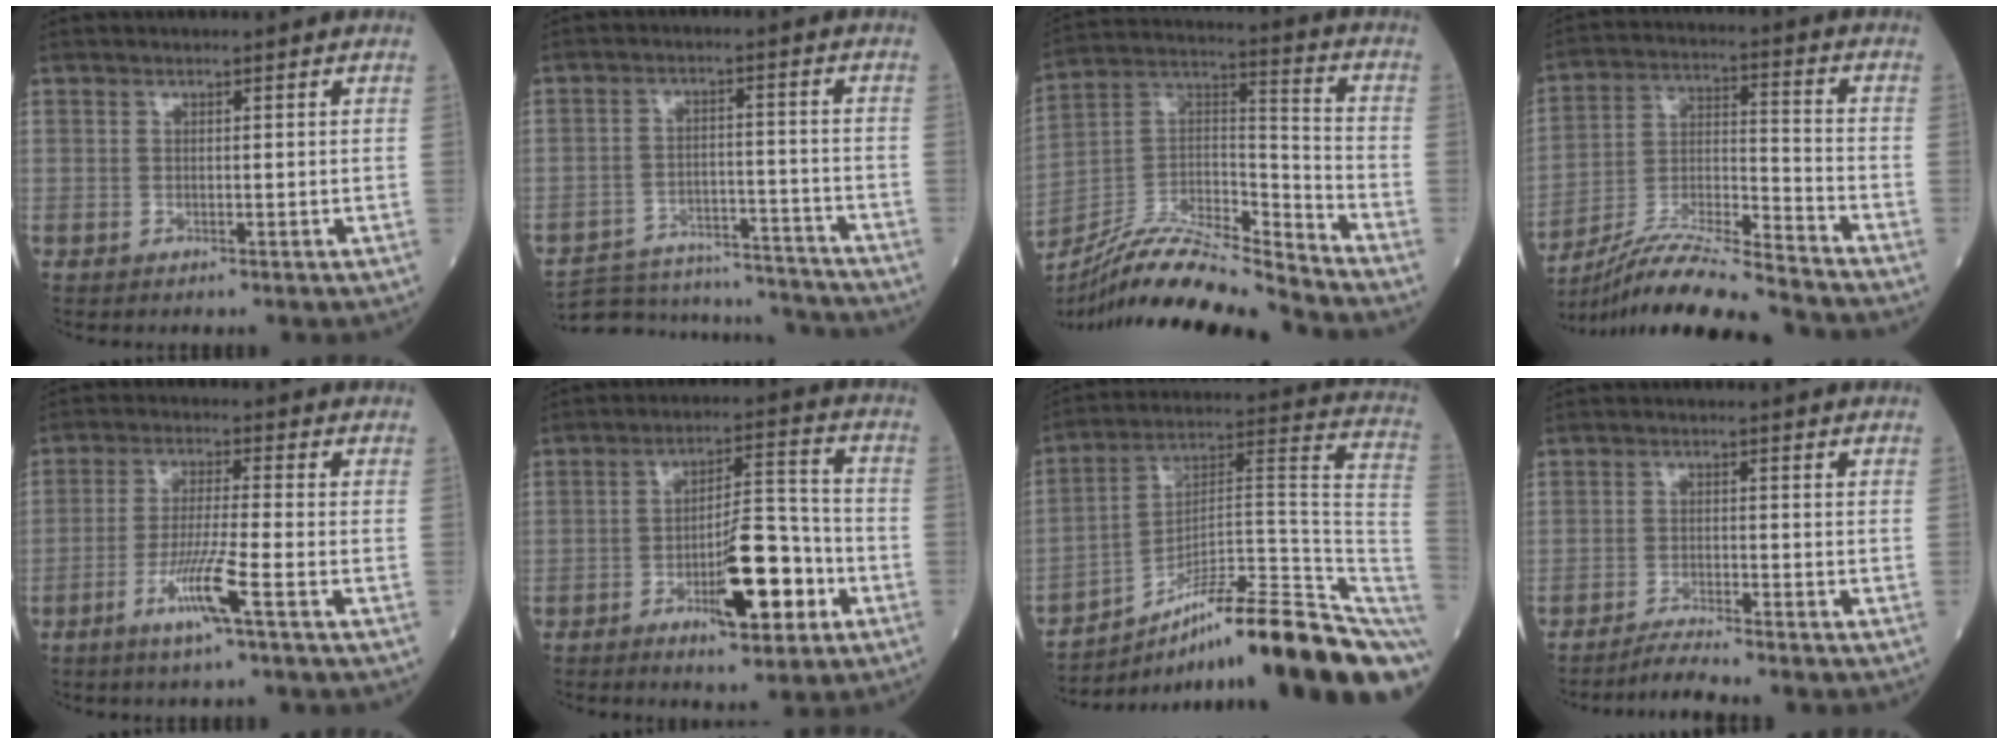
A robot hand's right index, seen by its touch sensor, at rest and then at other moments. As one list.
[{"total": 15.9, "force": [-15.6, 2.3, 2.2], "torque": [-0.038, 0.022, -0.217]}, {"total": 16.9, "force": [-15.8, -0.2, 6.3], "torque": [-0.110, 0.034, -0.287]}, {"total": 16.7, "force": [-15.5, -0.9, 6.4], "torque": [-0.124, -0.003, -0.274]}, {"total": 7.5, "force": [-3.5, -0.6, 6.5], "torque": [-0.130, -0.011, -0.069]}, {"total": 11.3, "force": [-4.5, 2.8, 10.0], "torque": [-0.163, 0.010, -0.066]}, {"total": 24.5, "force": [-15.0, 3.0, 19.2], "torque": [-0.177, 0.051, -0.224]}, {"total": 3.9, "force": [-3.6, -1.2, 0.9], "torque": [-0.022, -0.017, -0.064]}]